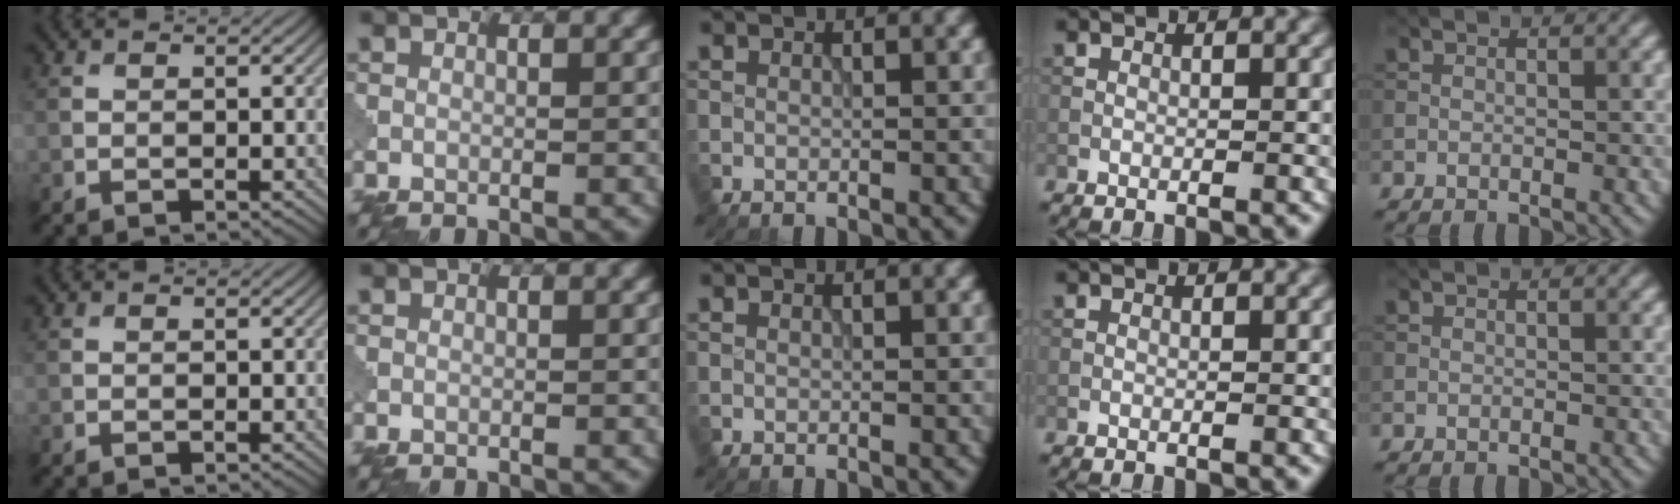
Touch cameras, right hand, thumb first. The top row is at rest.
{}